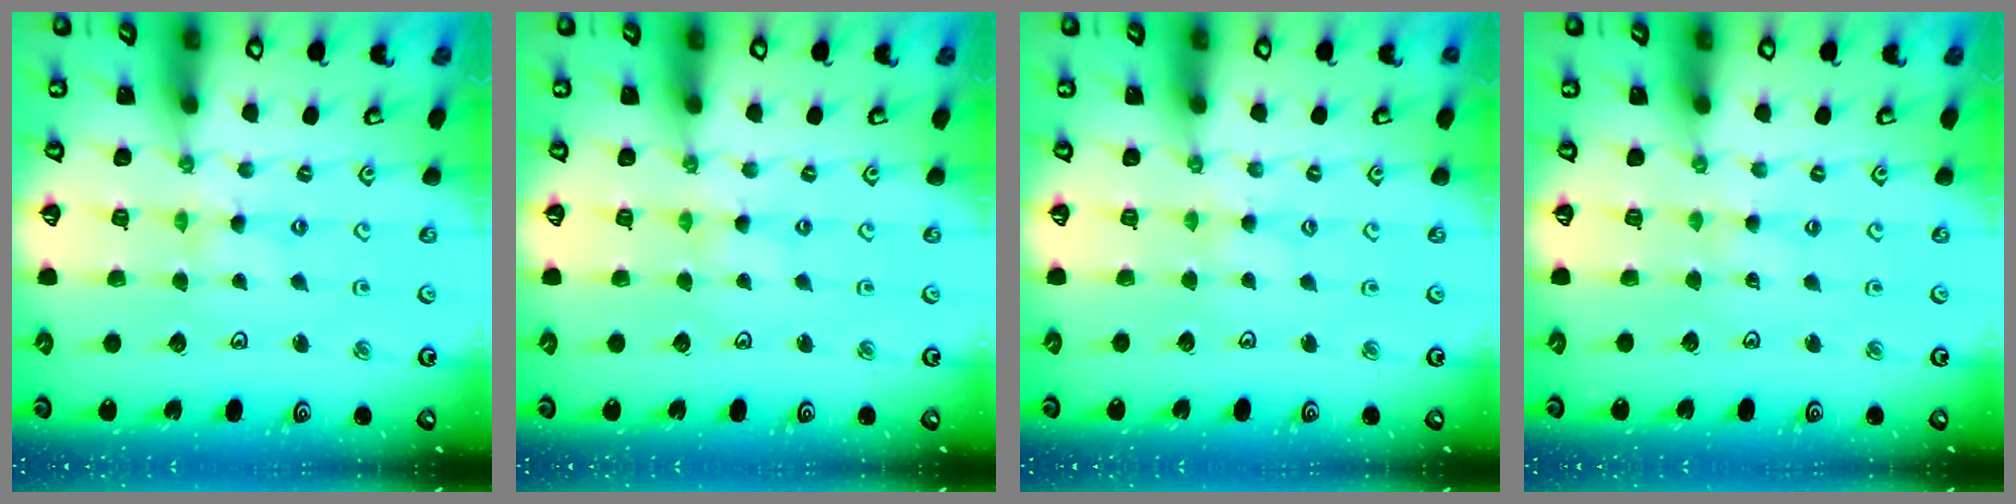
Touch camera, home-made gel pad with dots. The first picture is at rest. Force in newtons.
{"total": 0.0}
{"total": 1.6, "press": 1.5, "slide": 0.3}
{"total": 0.0}